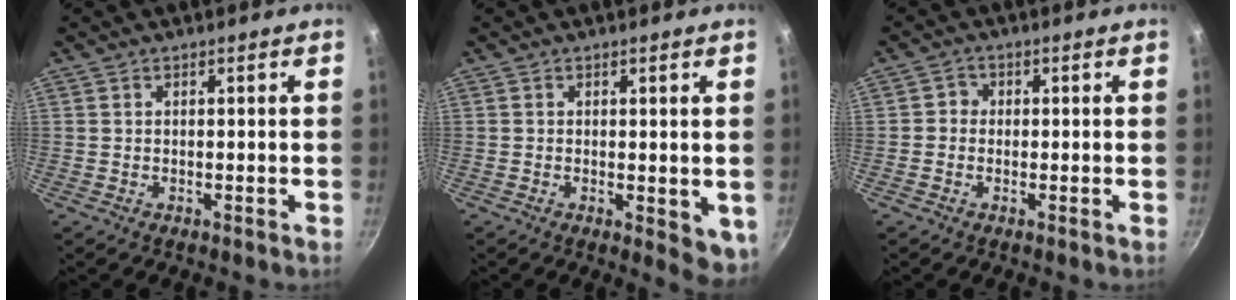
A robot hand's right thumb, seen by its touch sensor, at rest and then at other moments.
{"total": 5.1, "force": [-0.2, 2.6, 4.4], "torque": [-0.053, -0.012, -0.001]}
{"total": 2.0, "force": [-0.4, 1.9, 0.5], "torque": [0.008, 0.005, -0.013]}